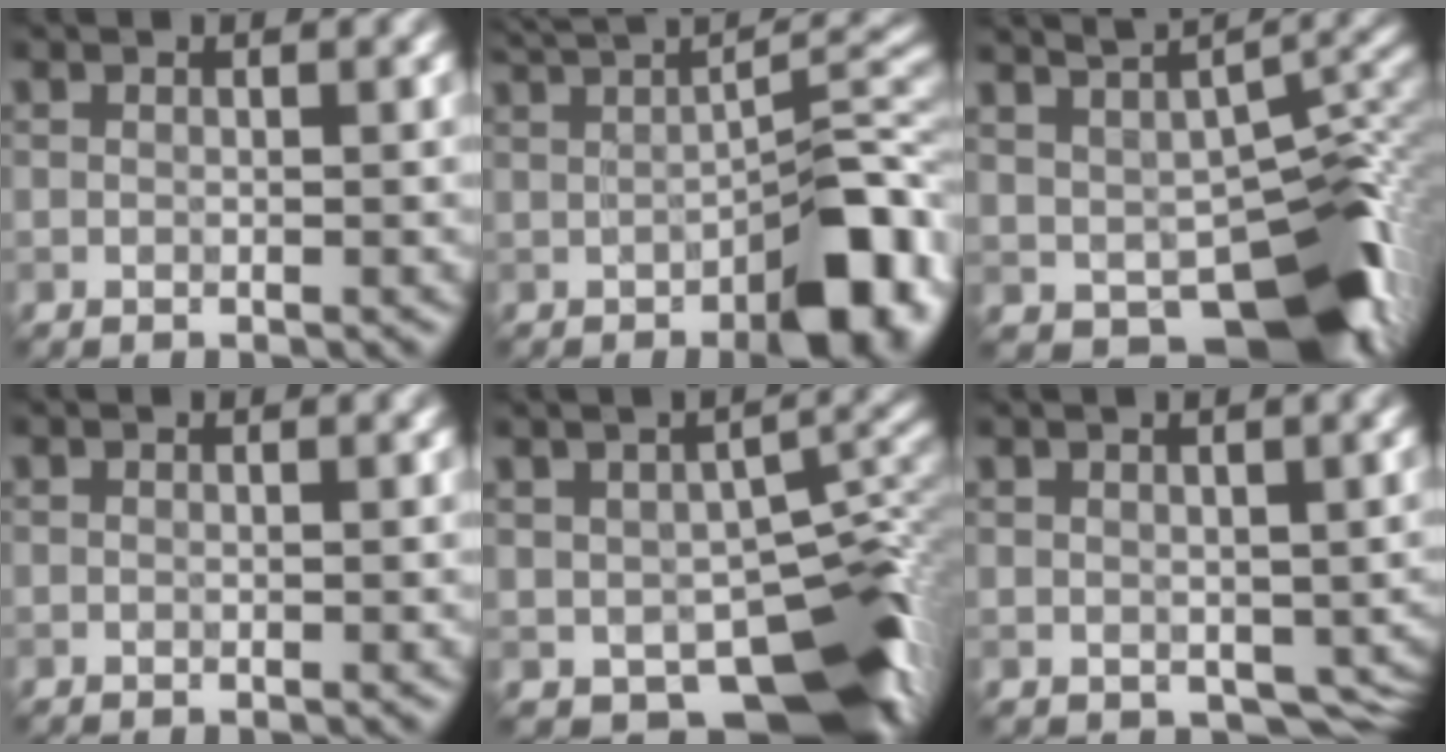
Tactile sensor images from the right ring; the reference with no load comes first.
{"total": 9.3, "force": [-1.7, 3.1, 8.6], "torque": [-0.092, 0.010, 0.001]}
{"total": 8.3, "force": [-2.5, 4.3, 6.7], "torque": [-0.094, -0.012, -0.001]}
{"total": 0.0}
{"total": 10.2, "force": [-5.3, 5.2, 7.0], "torque": [-0.104, -0.016, -0.054]}
{"total": 2.8, "force": [-0.2, 2.0, 1.9], "torque": [-0.044, -0.014, 0.042]}